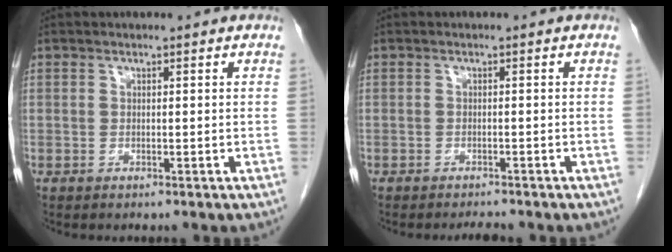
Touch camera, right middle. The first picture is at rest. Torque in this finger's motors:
{"motor_torque": [-0.12, 0.17, -0.01, -0.01]}